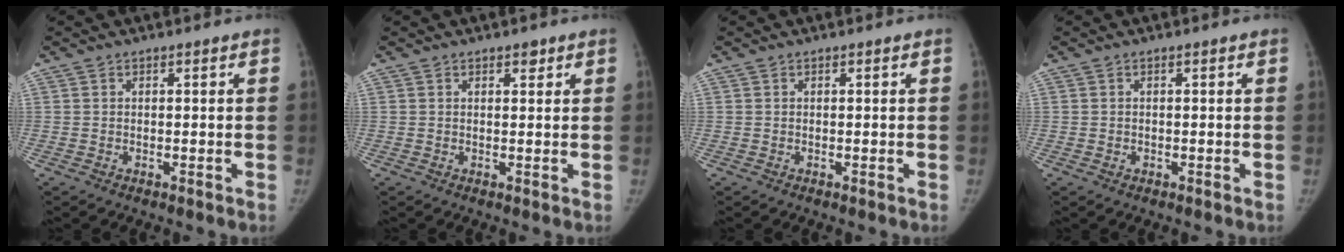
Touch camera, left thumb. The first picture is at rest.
{"total": 1.4, "force": [0.9, 0.7, 0.8], "torque": [-0.002, -0.004, 0.011]}
{"total": 0.0}
{"total": 0.5, "force": [-0.2, 0.5, 0.2], "torque": [-0.002, 0.001, -0.003]}